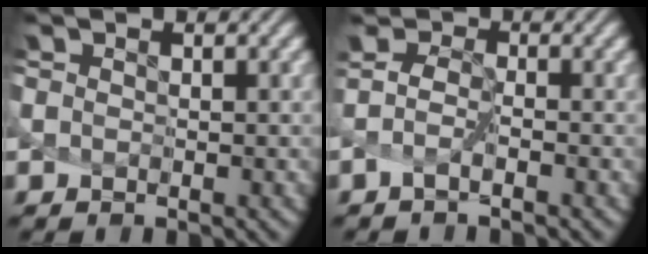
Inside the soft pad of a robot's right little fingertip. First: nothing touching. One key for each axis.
{"total": 1.3, "fx": -0.9, "fy": -0.1, "fz": 0.9, "tx": -0.027, "ty": -0.002, "tz": -0.019}